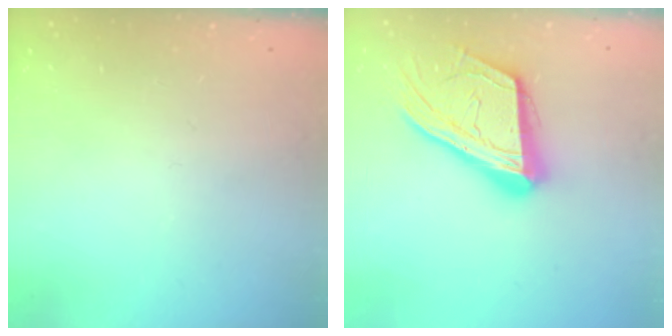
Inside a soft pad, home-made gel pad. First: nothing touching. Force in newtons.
{"total": 21.0, "press": 20.8, "slide": 2.7}